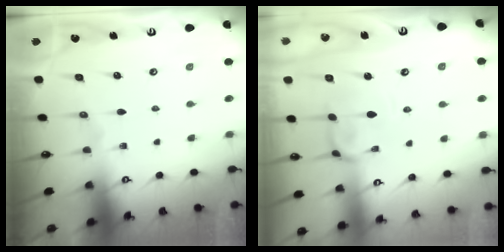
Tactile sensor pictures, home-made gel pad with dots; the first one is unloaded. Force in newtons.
{"total": 1.6, "press": 1.4, "slide": 0.9}